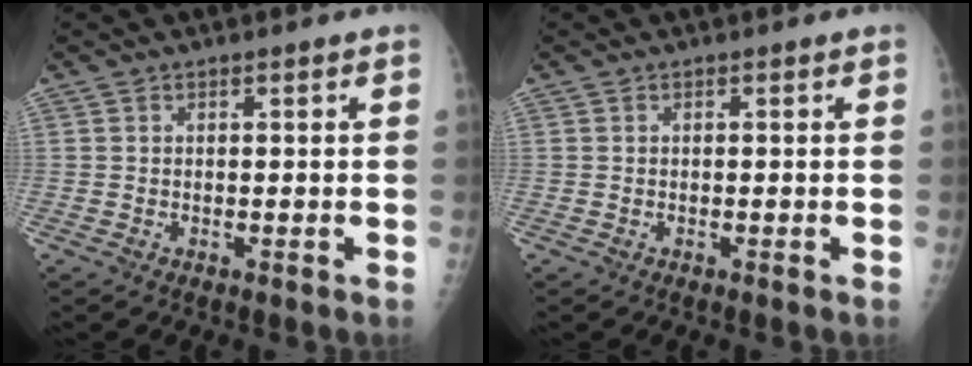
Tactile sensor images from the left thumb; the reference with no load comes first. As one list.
[{"total": 0.0}]